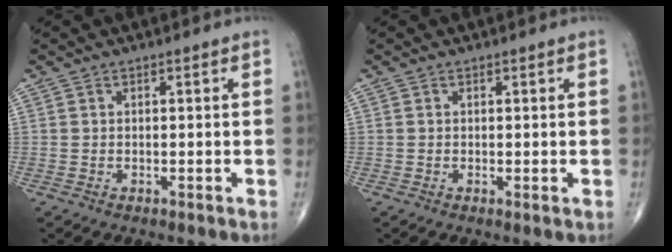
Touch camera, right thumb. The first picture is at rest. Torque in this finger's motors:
{"motor_torque": [-0.24, 0.04, 0.00, -0.14, -0.03]}